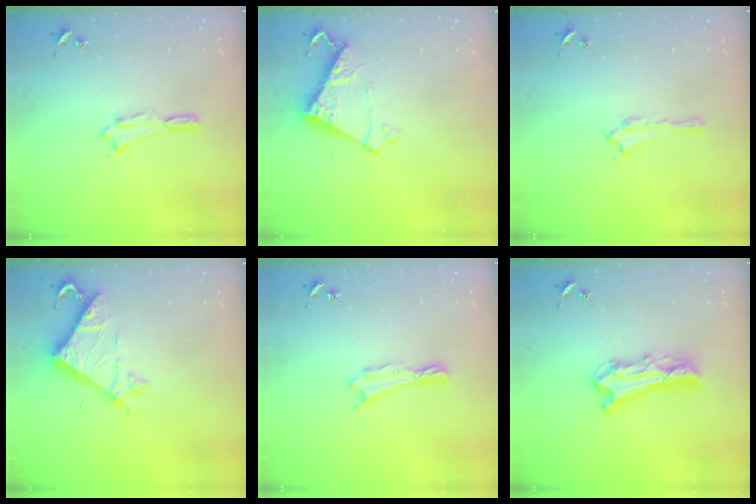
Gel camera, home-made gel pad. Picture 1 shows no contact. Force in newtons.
{"total": 6.1, "press": 6.1, "slide": 0.4}
{"total": 0.6, "press": 0.6, "slide": 0.2}
{"total": 7.2, "press": 7.1, "slide": 0.4}
{"total": 0.0}
{"total": 8.3, "press": 8.3, "slide": 0.7}